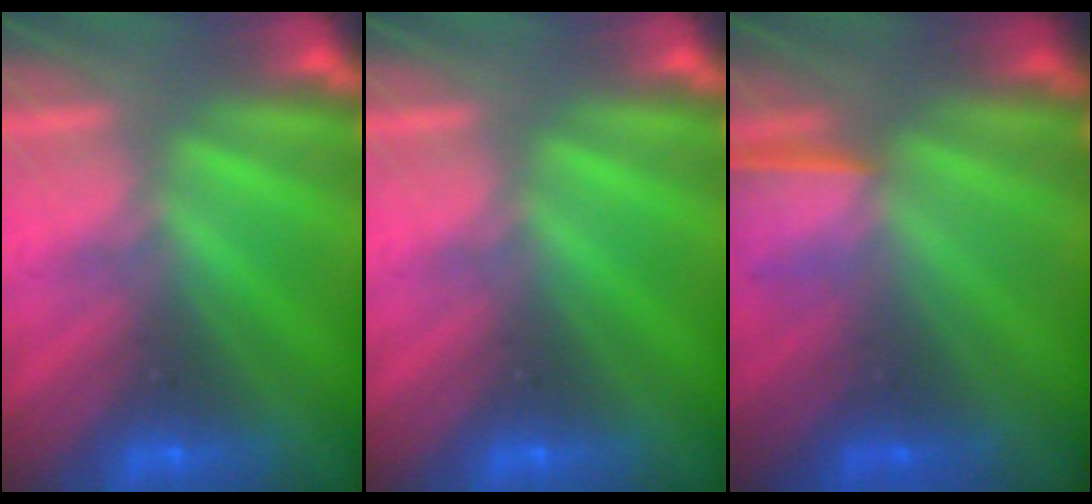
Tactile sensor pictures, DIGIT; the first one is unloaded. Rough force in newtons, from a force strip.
{"total": 0.0}
{"total": 1.3}